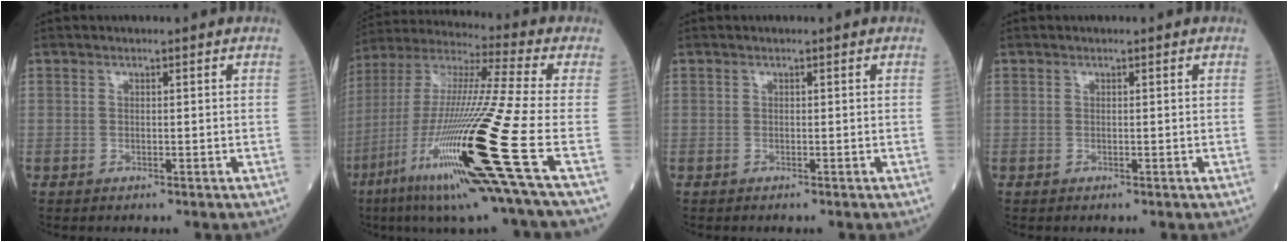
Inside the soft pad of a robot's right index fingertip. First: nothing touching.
{"total": 26.2, "force": [-9.6, -0.6, 24.4], "torque": [-0.472, -0.048, -0.178]}
{"total": 0.0}
{"total": 0.0}